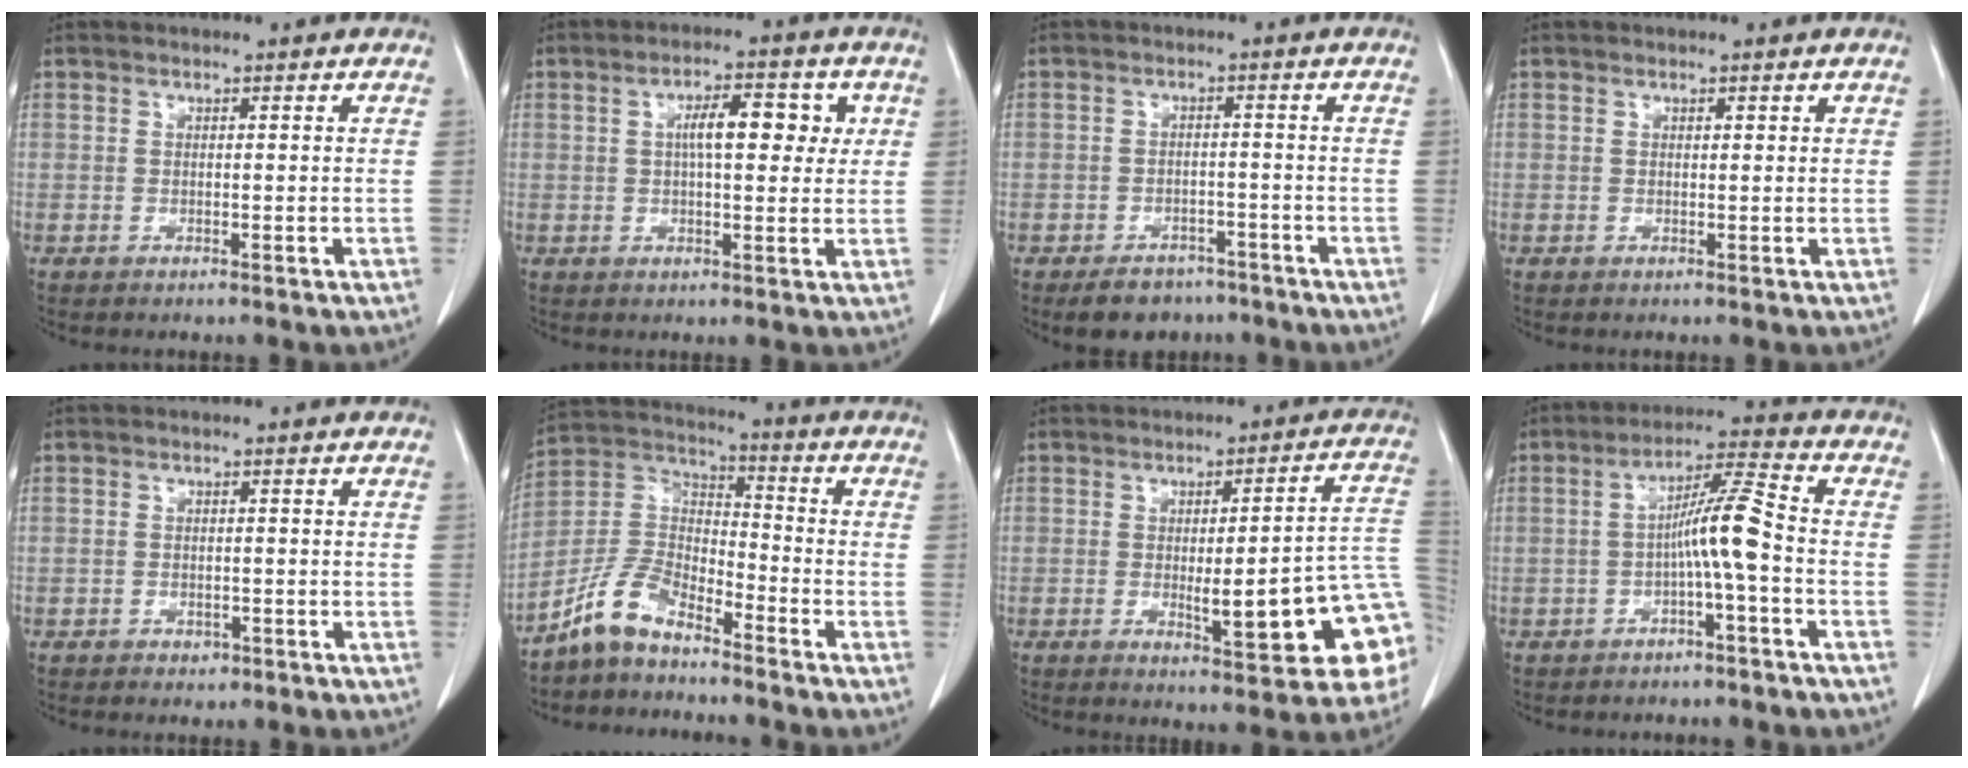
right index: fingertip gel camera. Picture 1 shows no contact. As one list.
[{"total": 7.5, "force": [1.8, 2.3, 6.9], "torque": [-0.109, 0.018, 0.027]}, {"total": 6.0, "force": [-4.6, 3.6, 1.5], "torque": [-0.018, 0.007, -0.066]}, {"total": 0.6, "force": [0.4, 0.2, 0.3], "torque": [-0.005, -0.002, 0.005]}, {"total": 1.4, "force": [-0.8, 1.0, 0.4], "torque": [-0.006, 0.003, -0.008]}, {"total": 8.8, "force": [-7.1, 3.2, 4.0], "torque": [-0.094, 0.020, -0.146]}, {"total": 15.7, "force": [-3.6, 2.5, 15.1], "torque": [-0.124, 0.022, -0.029]}, {"total": 7.1, "force": [-1.7, -0.5, 6.9], "torque": [-0.123, 0.018, -0.030]}]